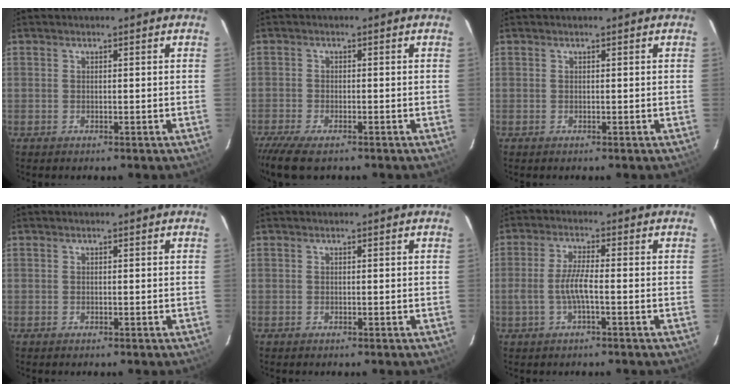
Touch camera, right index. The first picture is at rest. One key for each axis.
{"total": 8.1, "fx": -6.0, "fy": 2.5, "fz": 4.8, "tx": -0.122, "ty": -0.034, "tz": -0.112}
{"total": 0.0}
{"total": 0.0}
{"total": 0.0}
{"total": 5.0, "fx": -1.4, "fy": 0.6, "fz": 4.8, "tx": -0.101, "ty": 0.001, "tz": -0.026}